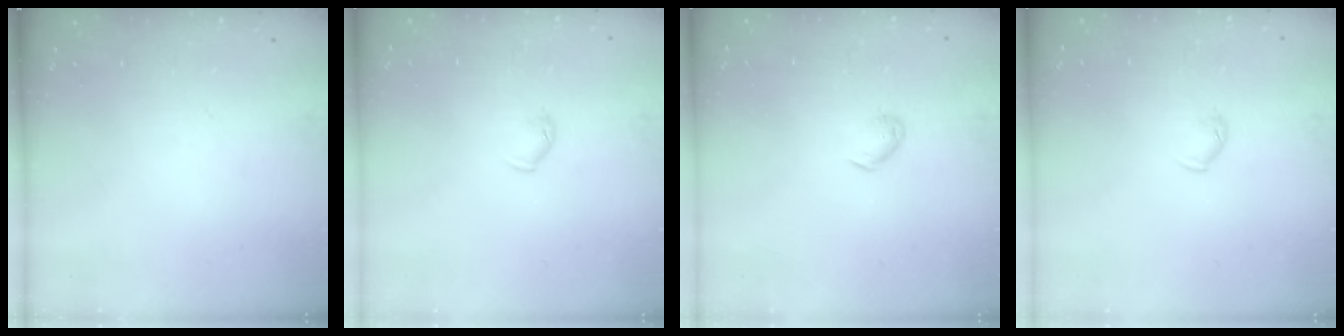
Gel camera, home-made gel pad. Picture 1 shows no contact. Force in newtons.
{"total": 3.7, "press": 3.6, "slide": 0.8}
{"total": 5.4, "press": 5.4, "slide": 0.7}
{"total": 3.7, "press": 3.6, "slide": 0.8}